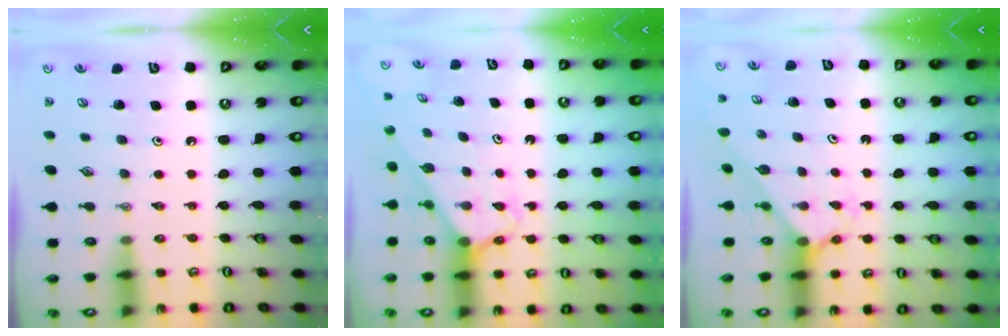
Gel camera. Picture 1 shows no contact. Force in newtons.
{"total": 2.6, "press": 2.6, "slide": 0.2}
{"total": 2.2, "press": 2.2, "slide": 0.2}